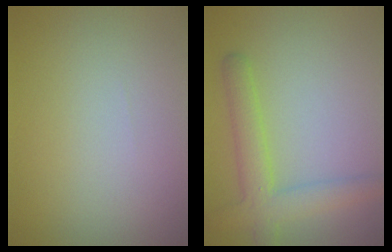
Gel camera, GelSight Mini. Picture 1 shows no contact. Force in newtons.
{"total": 4.1, "press": 4.1, "slide": 0.2}